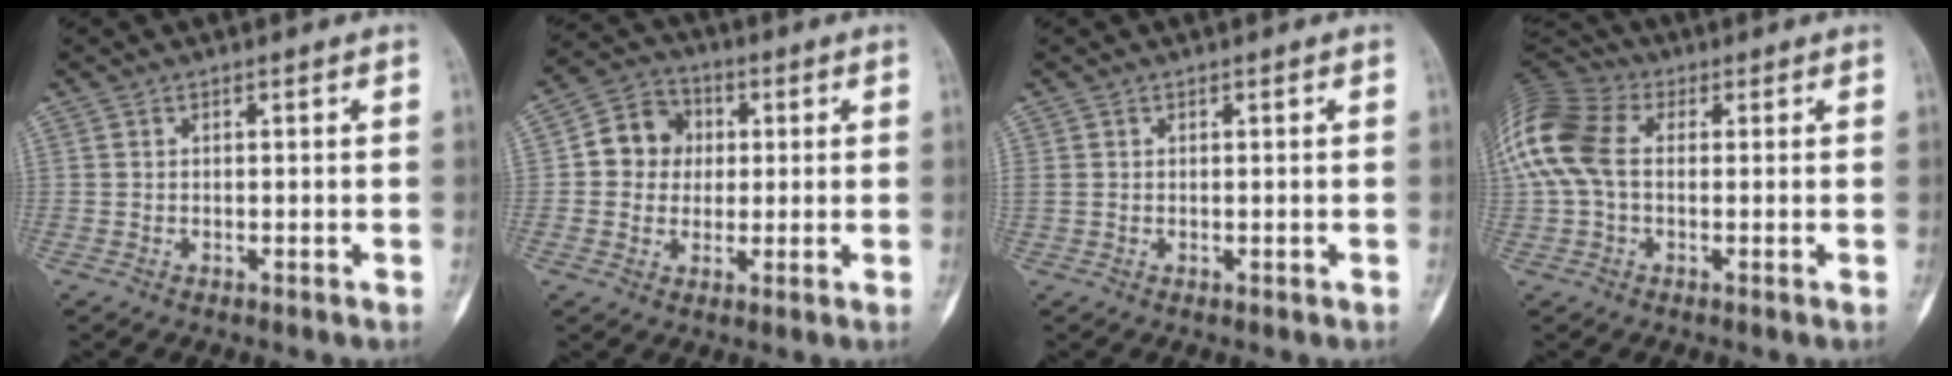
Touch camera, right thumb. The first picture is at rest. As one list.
[{"total": 8.8, "force": [0.9, 7.9, 3.7], "torque": [-0.025, 0.012, 0.004]}, {"total": 1.3, "force": [0.1, 1.0, 0.8], "torque": [-0.028, 0.009, 0.004]}, {"total": 15.0, "force": [1.3, 10.0, 11.1], "torque": [-0.258, 0.030, 0.015]}]